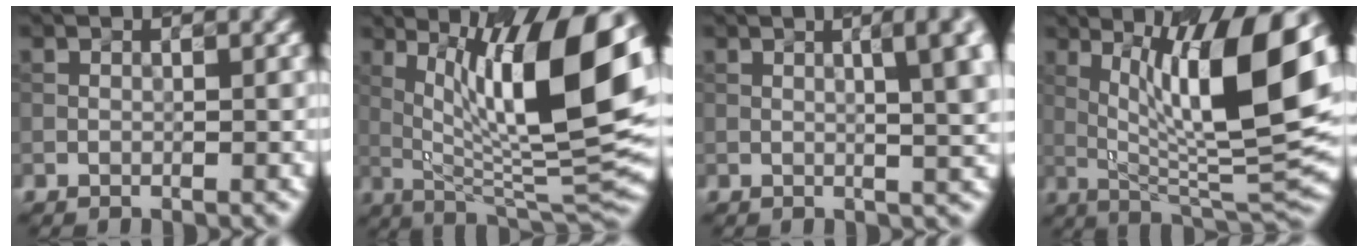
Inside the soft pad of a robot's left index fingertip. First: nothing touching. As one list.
[{"total": 14.2, "force": [3.9, 3.6, 13.2], "torque": [-0.188, -0.005, 0.071]}, {"total": 6.8, "force": [1.6, 2.4, 6.2], "torque": [-0.039, 0.016, 0.016]}, {"total": 12.8, "force": [3.5, 2.9, 12.0], "torque": [-0.184, -0.005, 0.066]}]